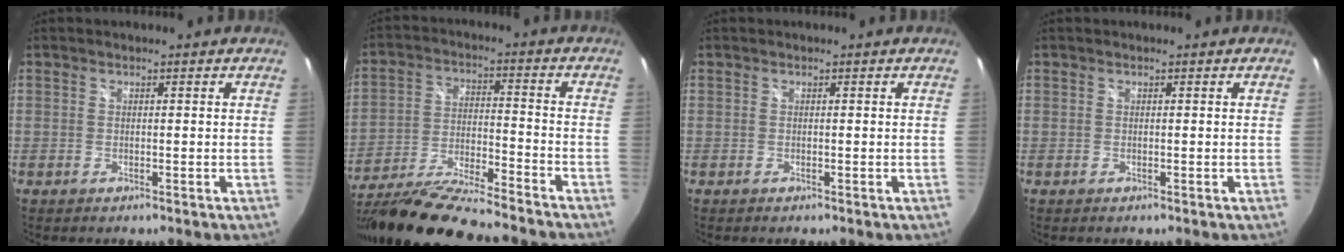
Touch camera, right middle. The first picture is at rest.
{"total": 20.6, "force": [-17.7, 1.5, 10.5], "torque": [-0.206, -0.057, -0.302]}
{"total": 0.0}
{"total": 0.0}